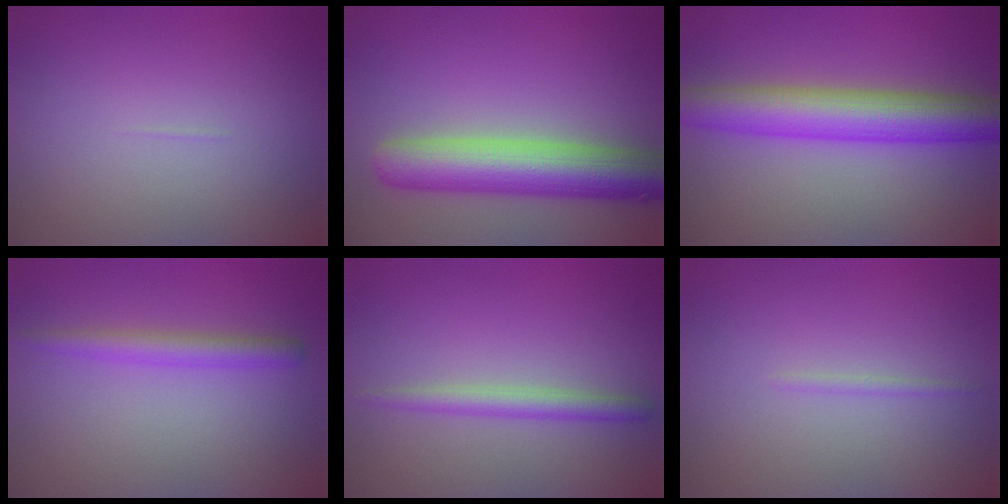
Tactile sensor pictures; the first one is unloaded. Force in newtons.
{"total": 7.6, "press": 7.6, "slide": 0.4}
{"total": 6.9, "press": 6.9, "slide": 0.1}
{"total": 2.3, "press": 2.3, "slide": 0.1}
{"total": 2.2, "press": 2.2, "slide": 0.1}
{"total": 0.6, "press": 0.6, "slide": 0.1}